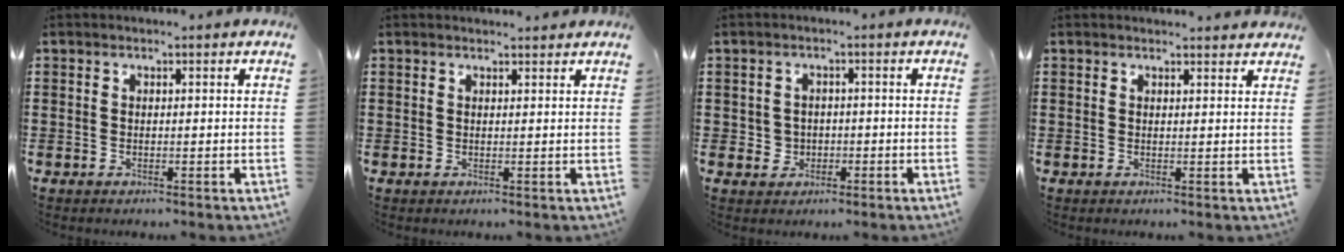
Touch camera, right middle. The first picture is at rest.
{"total": 1.1, "force": [1.1, 0.1, 0.0], "torque": [0.005, -0.006, 0.020]}
{"total": 2.5, "force": [-0.6, 2.4, 0.5], "torque": [-0.019, 0.004, -0.015]}
{"total": 1.3, "force": [1.3, 0.1, -0.1], "torque": [0.005, -0.005, 0.023]}